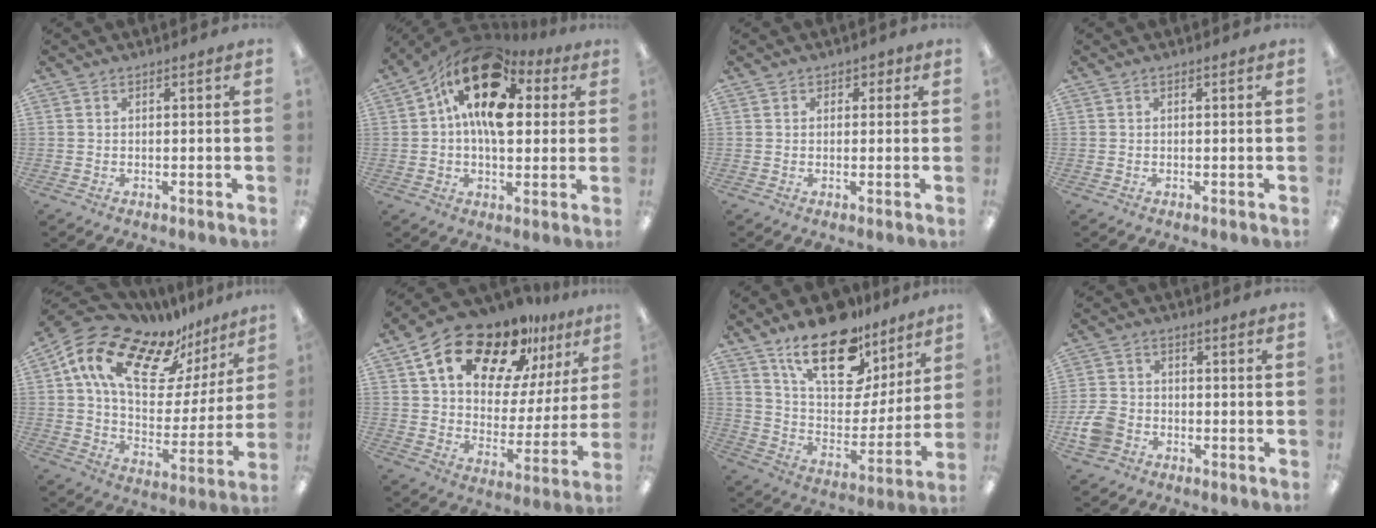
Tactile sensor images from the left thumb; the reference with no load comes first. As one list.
[{"total": 17.1, "force": [6.9, 10.0, 12.0], "torque": [-0.213, -0.023, 0.120]}, {"total": 1.6, "force": [0.4, 1.5, 0.5], "torque": [-0.003, 0.002, 0.004]}, {"total": 0.0}, {"total": 18.7, "force": [12.5, 9.3, 10.3], "torque": [-0.193, -0.072, 0.219]}, {"total": 19.6, "force": [13.8, 9.0, 10.5], "torque": [-0.185, -0.081, 0.238]}, {"total": 22.1, "force": [14.7, 10.7, 12.5], "torque": [-0.202, -0.086, 0.258]}, {"total": 6.8, "force": [-2.7, 5.3, 3.3], "torque": [-0.076, 0.017, -0.051]}]